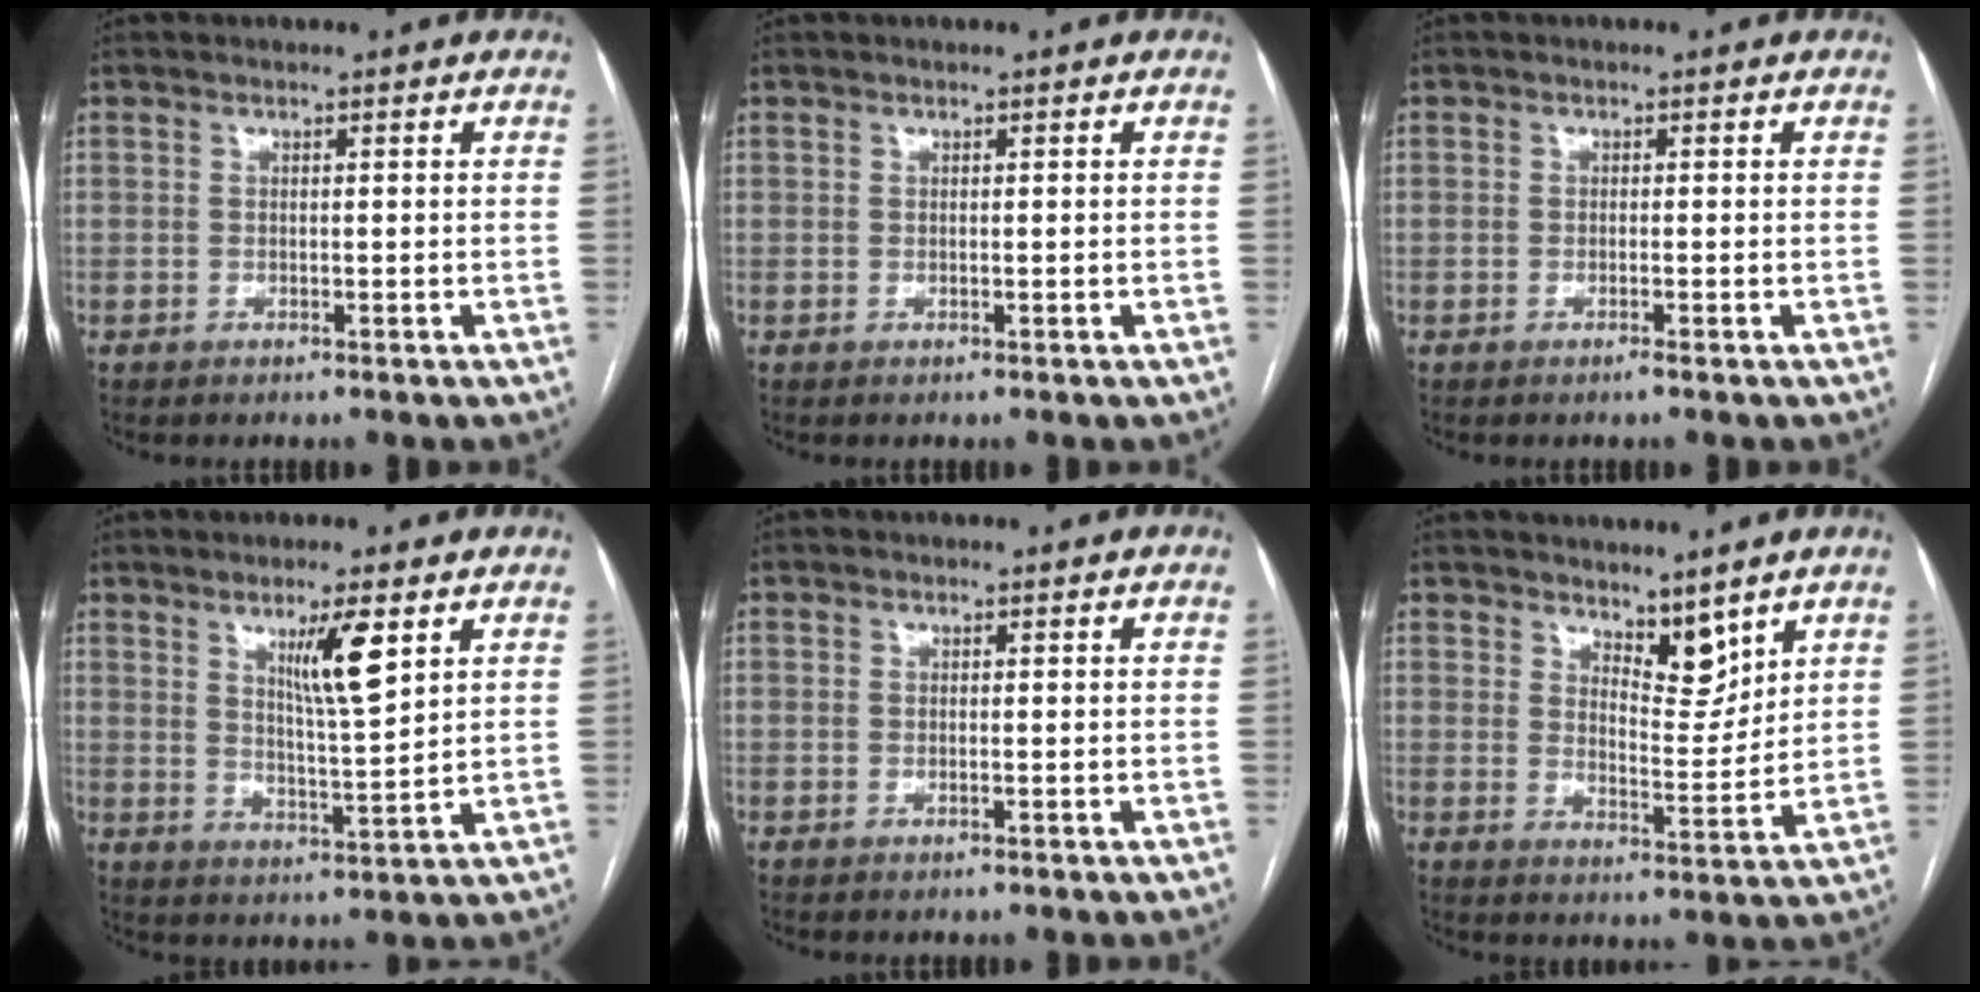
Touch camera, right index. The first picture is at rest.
{"total": 0.0}
{"total": 0.7, "force": [-0.5, -0.1, 0.5], "torque": [-0.011, -0.001, -0.009]}
{"total": 7.1, "force": [3.5, 0.3, 6.2], "torque": [-0.107, -0.012, 0.063]}
{"total": 0.0}
{"total": 5.5, "force": [4.4, 2.1, 2.6], "torque": [-0.040, -0.008, 0.080]}